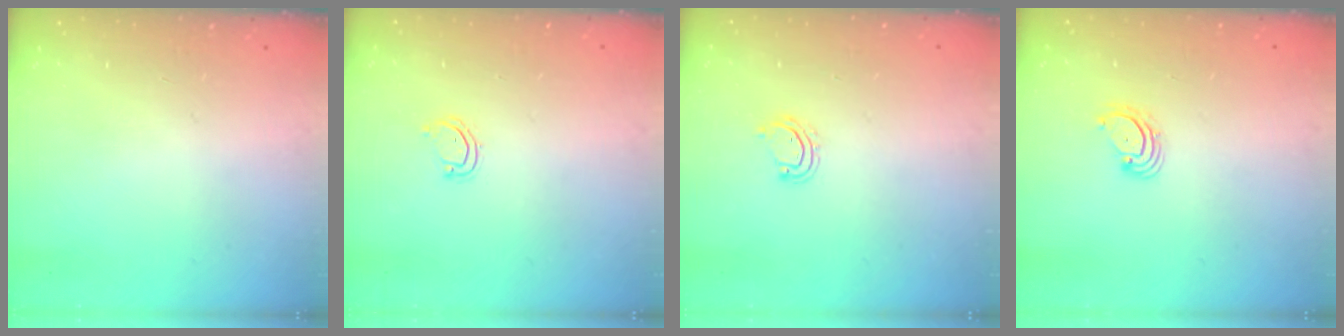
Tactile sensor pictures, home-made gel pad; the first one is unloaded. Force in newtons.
{"total": 3.5, "press": 3.5, "slide": 0.3}
{"total": 2.7, "press": 2.7, "slide": 0.2}
{"total": 2.9, "press": 2.9, "slide": 0.4}